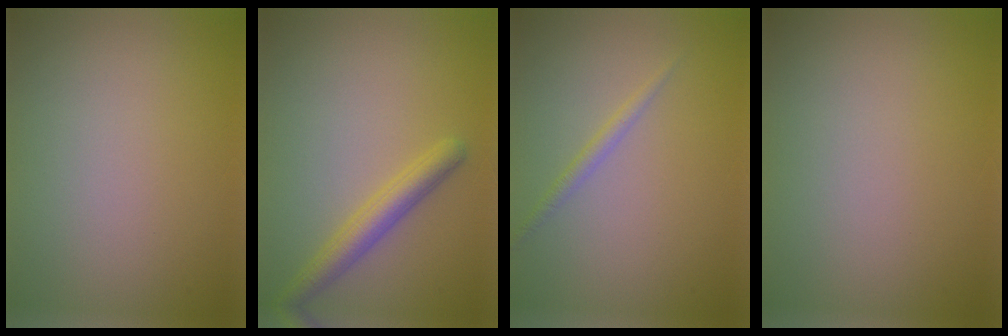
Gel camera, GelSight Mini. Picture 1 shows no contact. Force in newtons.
{"total": 2.9, "press": 2.9, "slide": 0.1}
{"total": 1.1, "press": 1.1, "slide": 0.0}
{"total": 0.0}